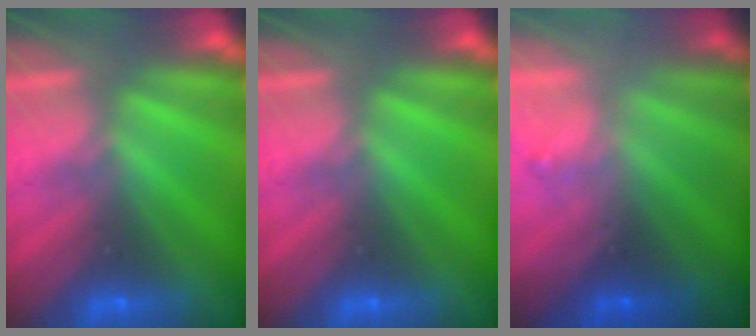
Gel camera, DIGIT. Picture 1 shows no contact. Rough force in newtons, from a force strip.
{"total": 0.0}
{"total": 7.7}